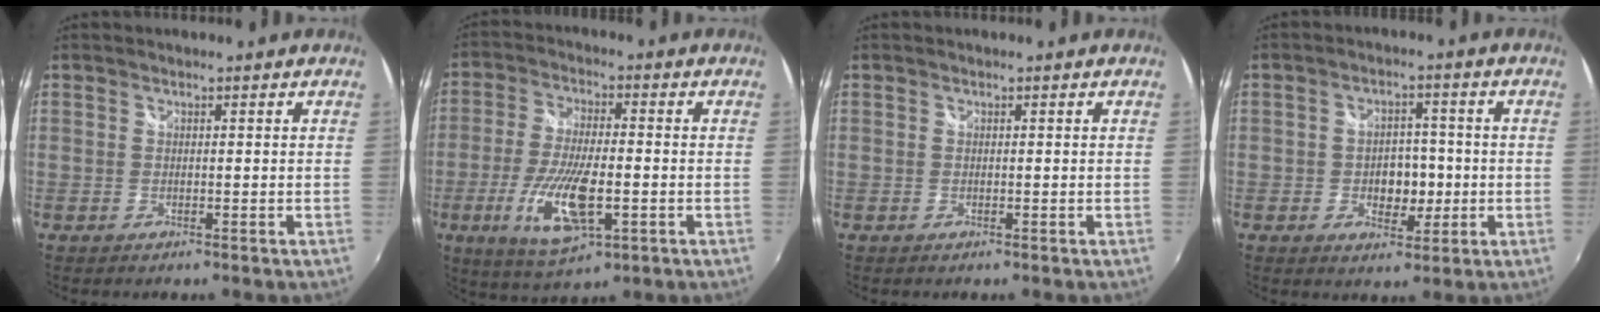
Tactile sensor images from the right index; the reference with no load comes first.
{"total": 13.1, "force": [-4.0, 4.5, 11.7], "torque": [-0.237, -0.018, -0.071]}
{"total": 0.0}
{"total": 6.1, "force": [-1.1, 4.4, 4.1], "torque": [-0.070, 0.004, -0.012]}